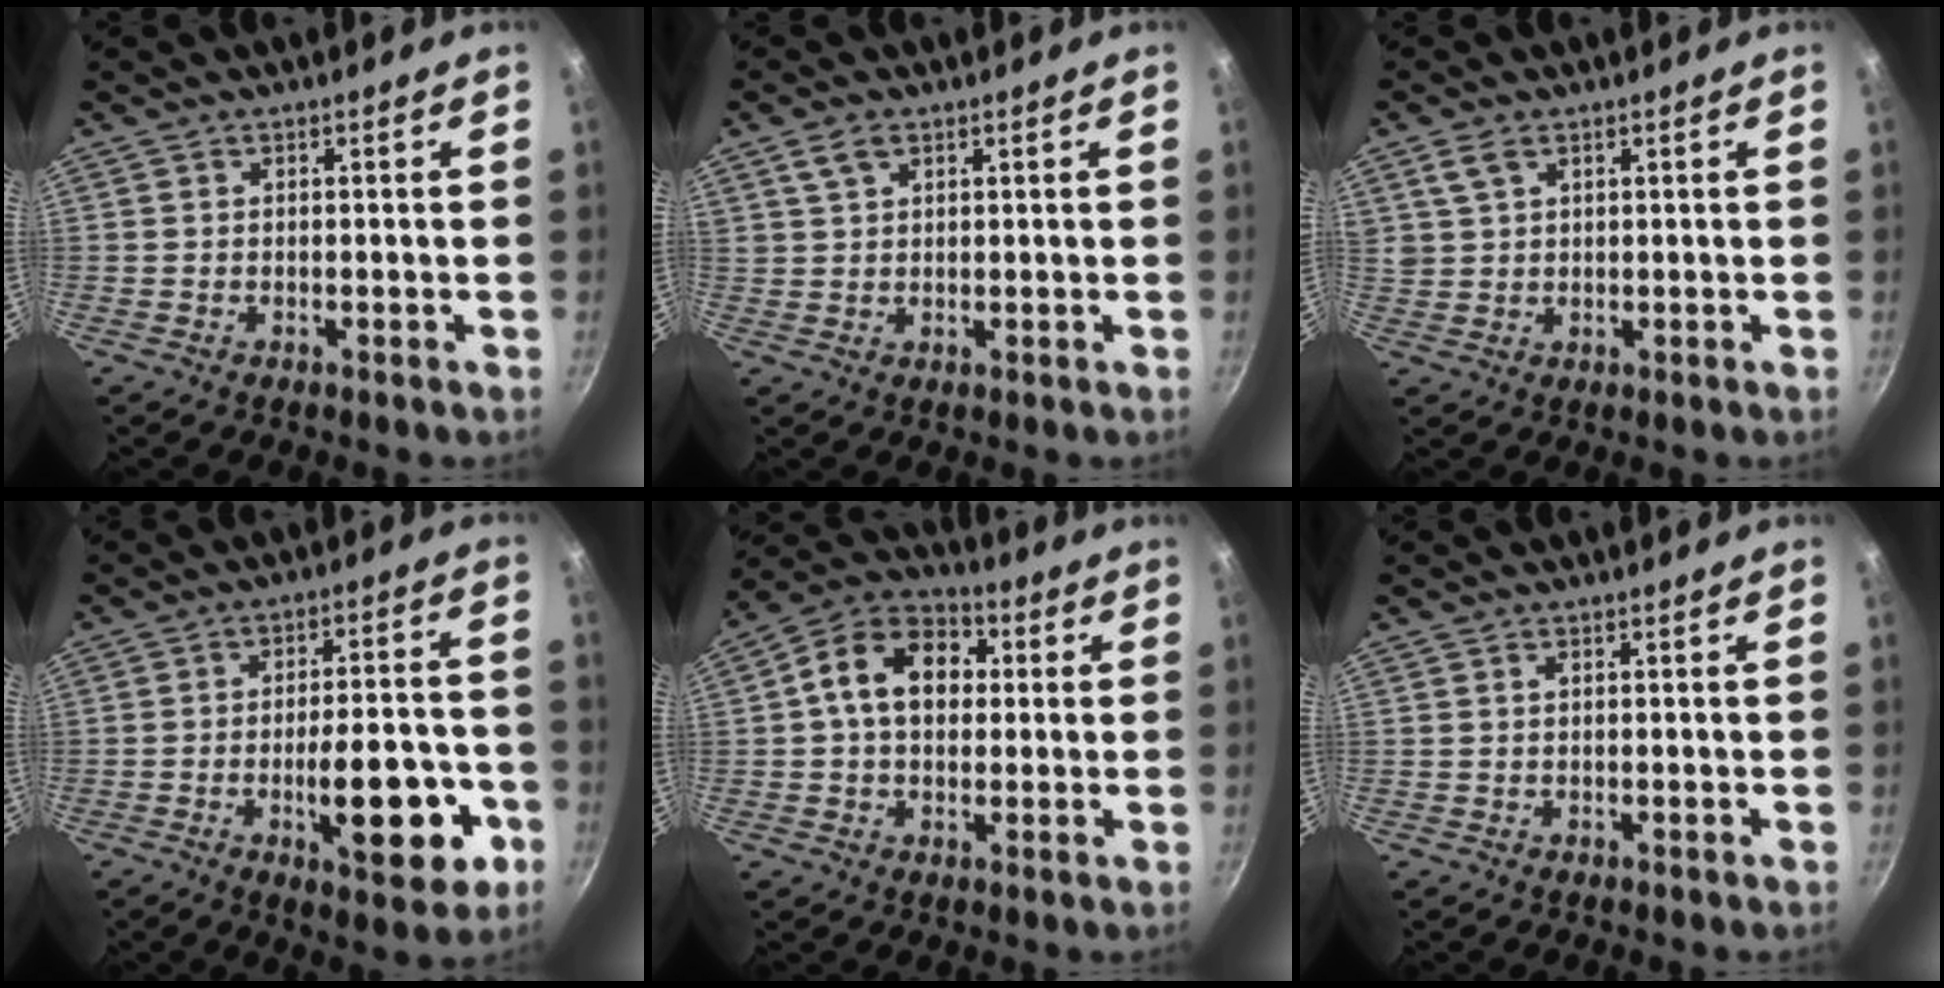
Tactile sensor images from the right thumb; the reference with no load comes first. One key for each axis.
{"total": 3.6, "fx": 2.0, "fy": 2.1, "fz": 2.1, "tx": -0.031, "ty": 0.000, "tz": 0.040}
{"total": 3.9, "fx": 2.1, "fy": 2.4, "fz": 2.3, "tx": -0.038, "ty": -0.001, "tz": 0.047}
{"total": 16.2, "fx": -5.6, "fy": 6.1, "fz": 13.9, "tx": -0.161, "ty": 0.030, "tz": -0.072}
{"total": 13.5, "fx": 1.9, "fy": 9.8, "fz": 9.1, "tx": -0.111, "ty": 0.025, "tz": 0.010}
{"total": 0.7, "fx": 0.2, "fy": 0.4, "fz": 0.5, "tx": -0.010, "ty": 0.002, "tz": 0.004}